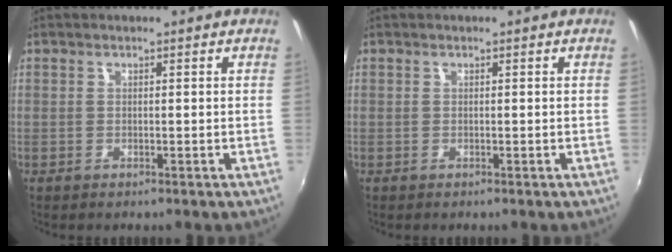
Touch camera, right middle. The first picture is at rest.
{"total": 0.0}